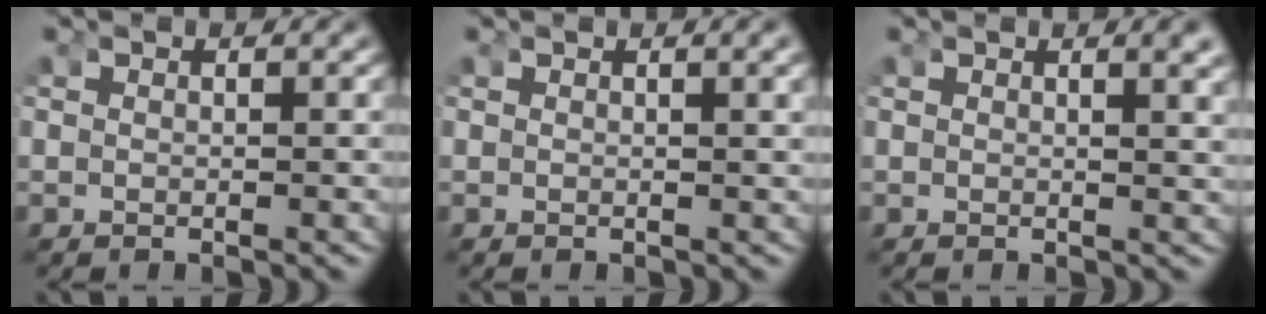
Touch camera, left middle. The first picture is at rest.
{"total": 1.1, "force": [0.4, 0.4, 0.9], "torque": [-0.011, 0.002, 0.005]}
{"total": 1.9, "force": [1.0, 0.5, 1.6], "torque": [-0.021, 0.000, 0.014]}